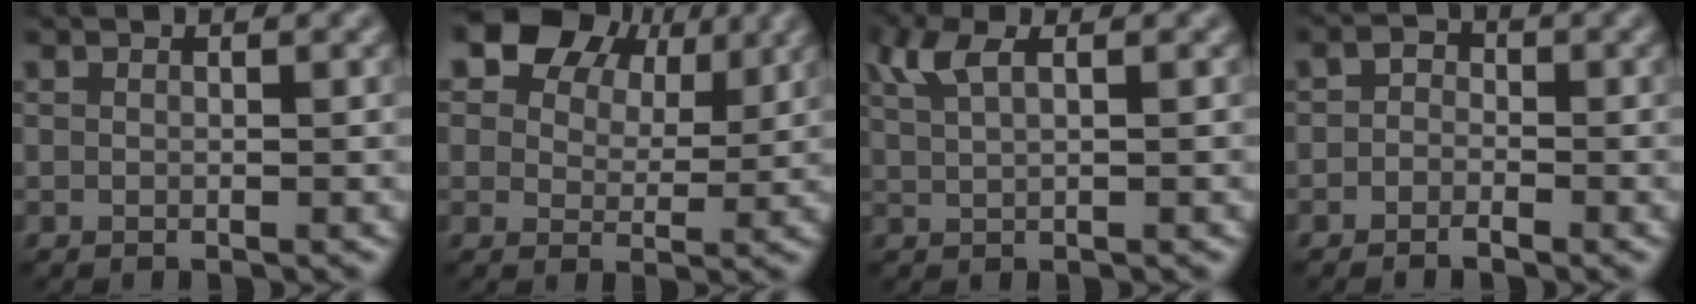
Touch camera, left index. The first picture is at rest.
{"total": 8.8, "force": [5.5, 5.4, 4.3], "torque": [-0.084, 0.010, 0.093]}
{"total": 2.8, "force": [1.6, 0.9, 2.1], "torque": [-0.043, 0.004, 0.031]}
{"total": 1.5, "force": [-0.9, 1.1, 0.5], "torque": [0.011, 0.005, -0.027]}